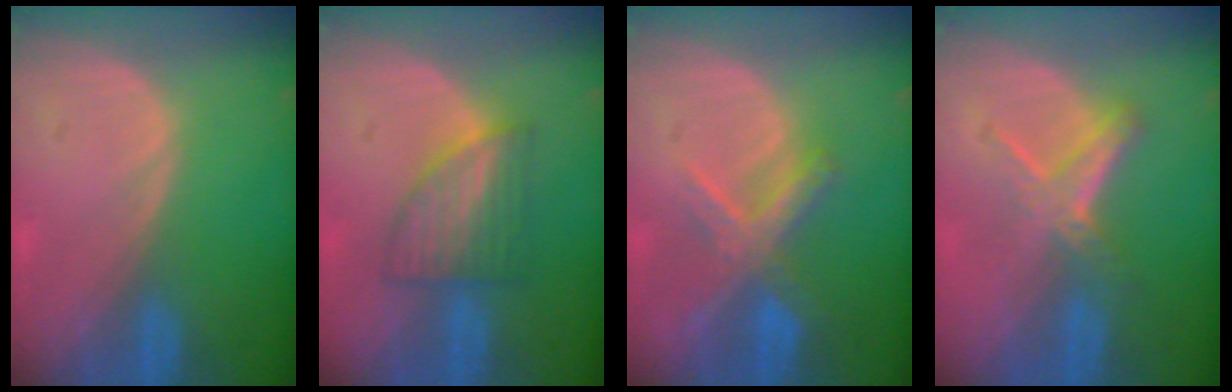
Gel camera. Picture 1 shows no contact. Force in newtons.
{"total": 5.9, "press": 5.9, "slide": 0.4}
{"total": 7.0, "press": 6.1, "slide": 3.4}
{"total": 5.0, "press": 4.9, "slide": 0.8}